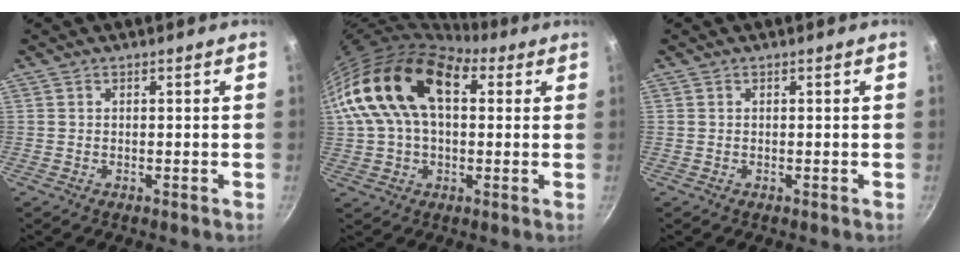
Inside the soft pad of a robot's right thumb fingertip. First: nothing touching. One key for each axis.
{"total": 20.6, "fx": 5.1, "fy": 12.5, "fz": 15.5, "tx": -0.274, "ty": 0.024, "tz": 0.074}
{"total": 0.0}